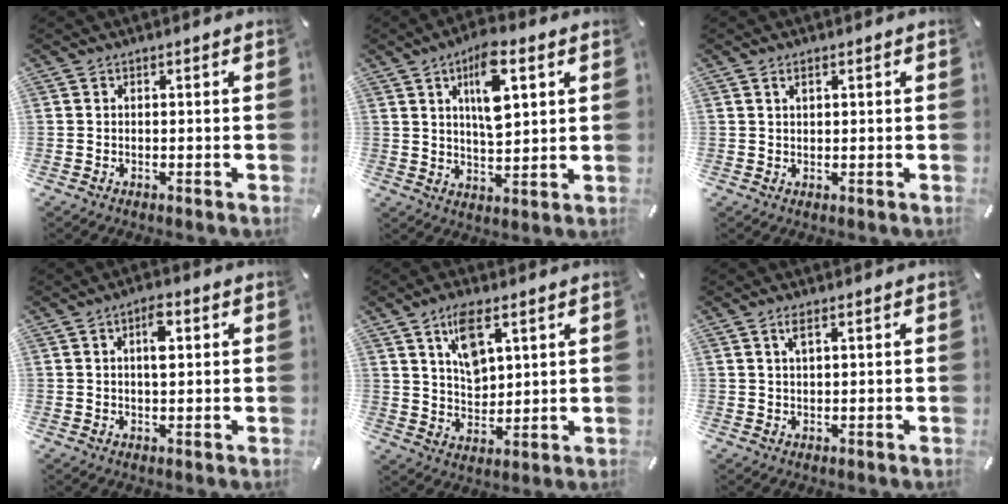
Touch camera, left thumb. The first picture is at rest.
{"total": 10.3, "force": [4.3, 4.2, 8.4], "torque": [-0.130, -0.009, 0.068]}
{"total": 1.7, "force": [0.8, 0.7, 1.3], "torque": [-0.026, 0.001, 0.015]}
{"total": 5.3, "force": [1.5, 2.3, 4.5], "torque": [-0.071, 0.000, 0.019]}
{"total": 8.8, "force": [4.9, 5.0, 5.3], "torque": [-0.088, -0.016, 0.086]}
{"total": 2.6, "force": [1.3, 0.8, 2.1], "torque": [-0.046, 0.004, 0.022]}